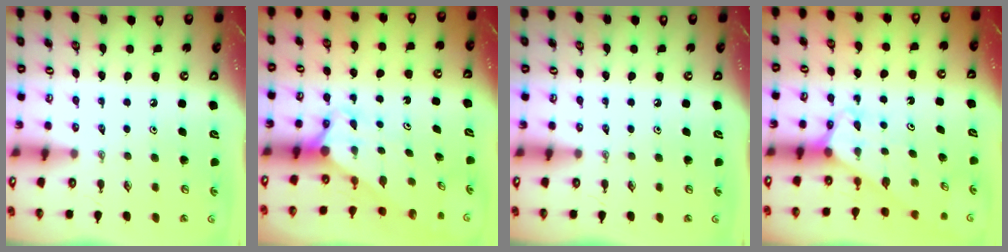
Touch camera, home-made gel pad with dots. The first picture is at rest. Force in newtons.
{"total": 2.7, "press": 2.7, "slide": 0.2}
{"total": 0.0}
{"total": 3.0, "press": 3.0, "slide": 0.2}